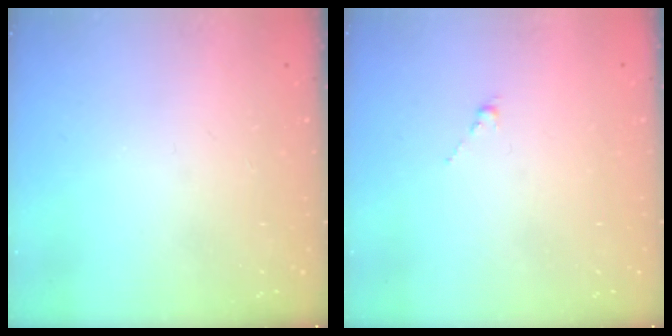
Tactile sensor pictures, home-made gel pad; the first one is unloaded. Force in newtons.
{"total": 0.0}